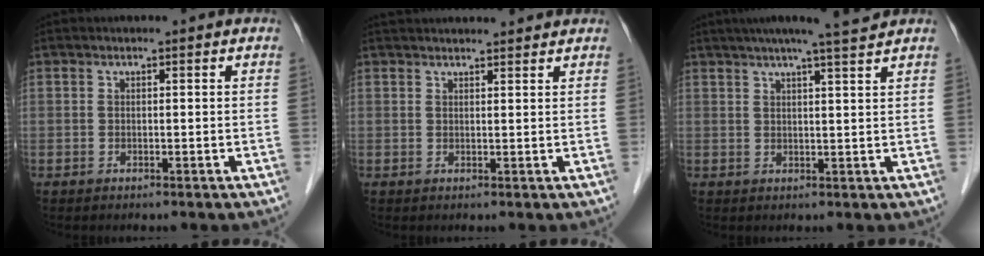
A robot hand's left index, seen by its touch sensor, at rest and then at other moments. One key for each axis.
{"total": 10.3, "fx": 9.7, "fy": 1.5, "fz": 3.1, "tx": -0.035, "ty": 0.033, "tz": 0.123}
{"total": 8.2, "fx": 7.1, "fy": -1.1, "fz": 4.1, "tx": -0.065, "ty": 0.008, "tz": 0.092}